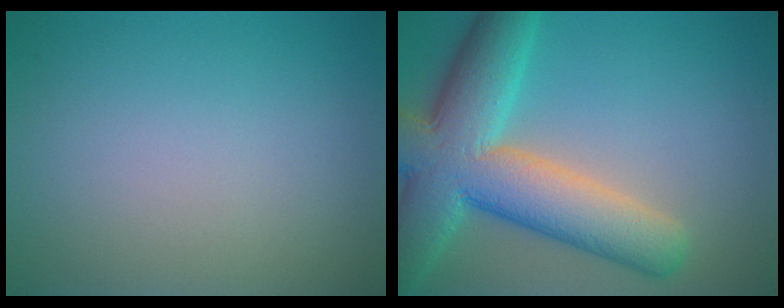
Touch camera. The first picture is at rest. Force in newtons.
{"total": 11.1, "press": 11.1, "slide": 0.5}